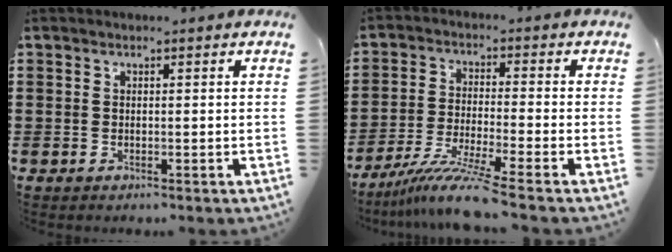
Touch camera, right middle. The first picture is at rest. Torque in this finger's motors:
{"motor_torque": [1.30, -0.46, 0.19, 0.16]}